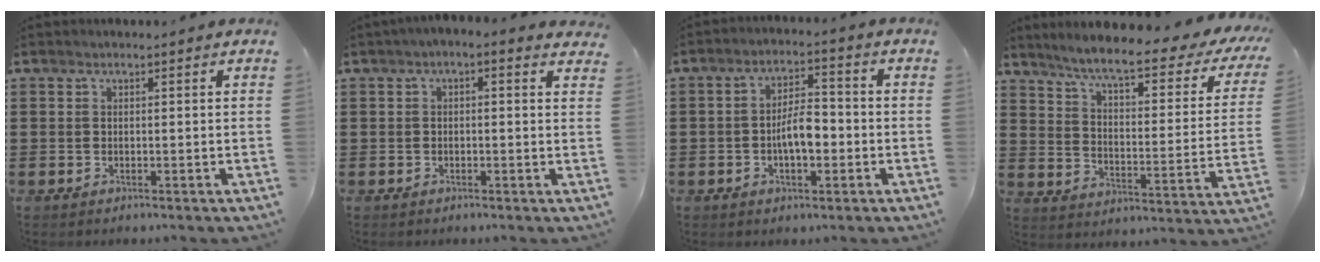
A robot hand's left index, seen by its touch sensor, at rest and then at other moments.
{"total": 1.2, "force": [-0.5, 0.5, 1.0], "torque": [-0.019, 0.002, -0.013]}
{"total": 5.7, "force": [-1.2, 2.5, 5.0], "torque": [-0.088, 0.005, -0.028]}
{"total": 7.2, "force": [5.6, 0.0, 4.5], "torque": [-0.108, -0.038, 0.088]}